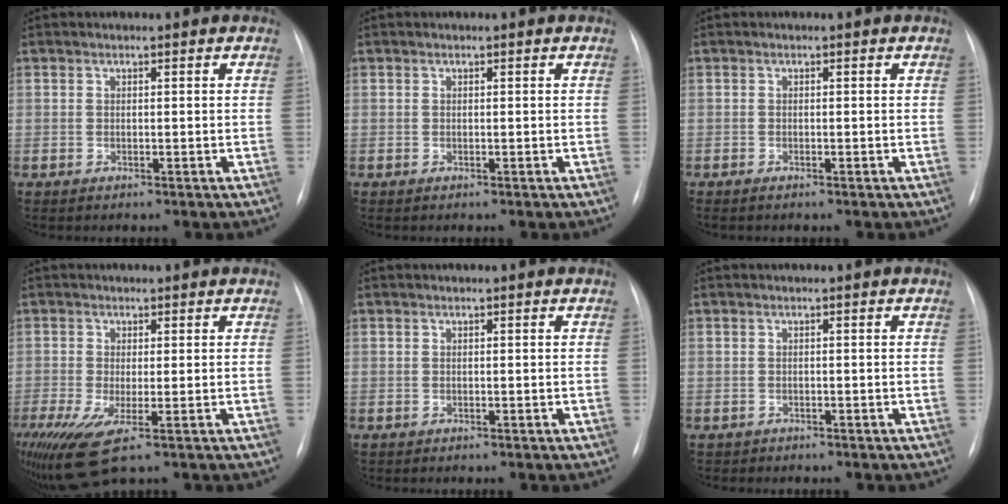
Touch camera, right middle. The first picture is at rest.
{"total": 0.0}
{"total": 0.6, "force": [-0.5, 0.1, 0.4], "torque": [-0.010, -0.001, -0.009]}
{"total": 10.5, "force": [-4.9, 3.6, 8.6], "torque": [-0.188, -0.026, -0.079]}
{"total": 0.0}
{"total": 0.8, "force": [-0.6, 0.5, -0.1], "torque": [-0.008, 0.002, -0.011]}